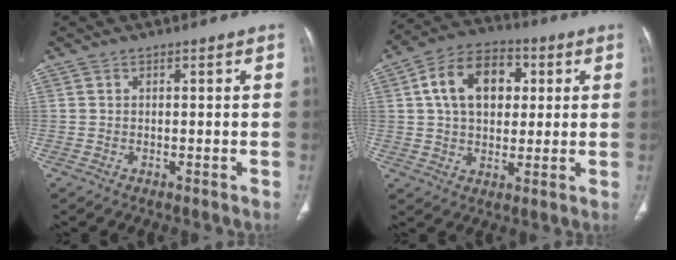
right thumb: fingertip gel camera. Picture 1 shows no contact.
{"total": 14.1, "force": [3.3, 9.6, 9.8], "torque": [-0.135, 0.010, 0.049]}